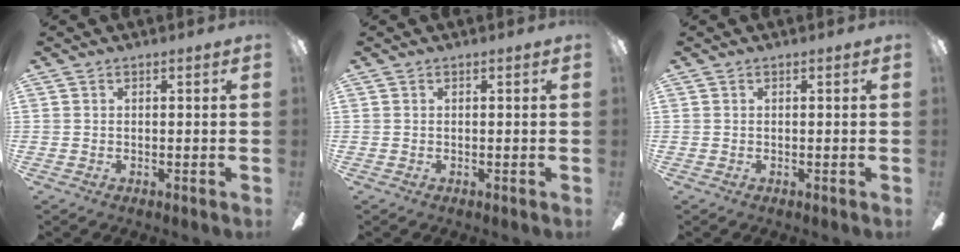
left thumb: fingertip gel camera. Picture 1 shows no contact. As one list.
[{"total": 0.0}, {"total": 0.0}]